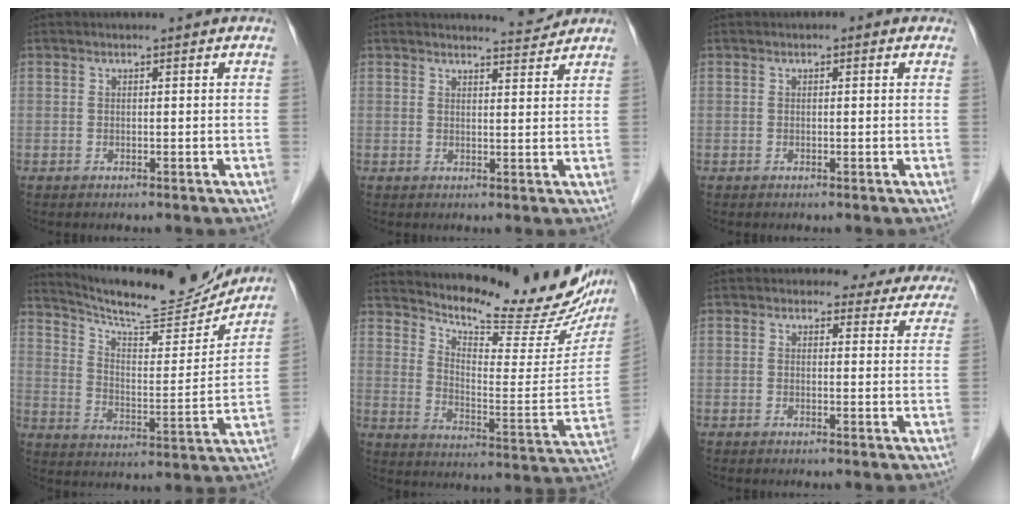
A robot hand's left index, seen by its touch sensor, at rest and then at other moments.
{"total": 2.8, "force": [2.7, -0.3, -0.4], "torque": [-0.005, -0.016, 0.038]}
{"total": 0.7, "force": [0.3, 0.5, 0.4], "torque": [-0.005, 0.005, -0.003]}
{"total": 18.3, "force": [17.3, 2.0, 5.7], "torque": [-0.099, -0.026, 0.253]}
{"total": 21.0, "force": [18.9, 4.3, 8.0], "torque": [-0.120, -0.064, 0.247]}
{"total": 7.9, "force": [7.1, 3.5, 0.3], "torque": [0.034, 0.000, 0.050]}